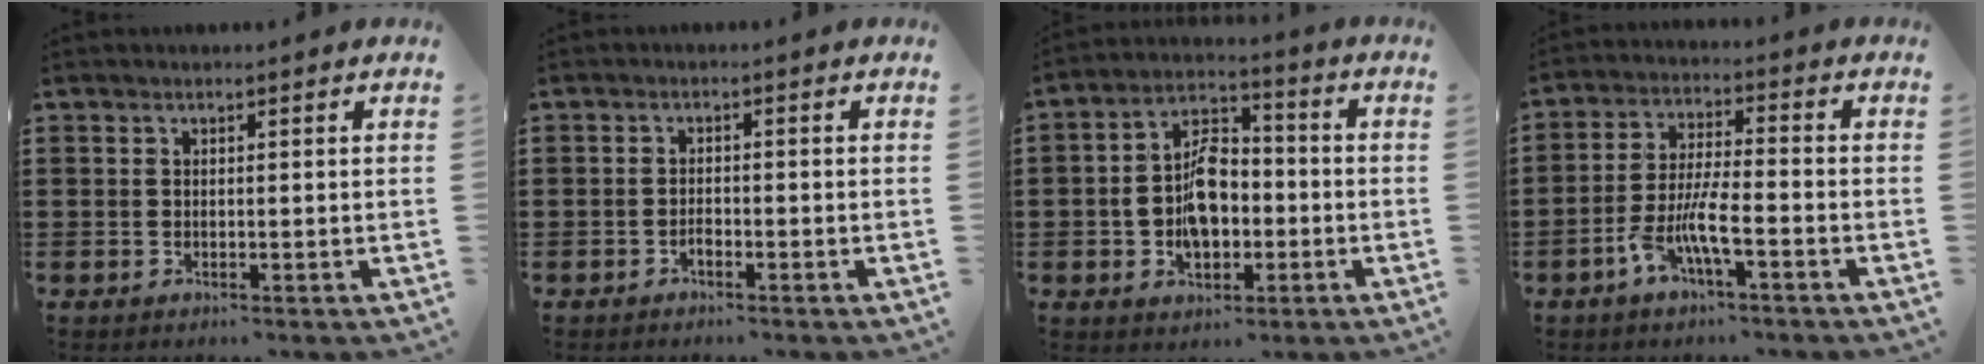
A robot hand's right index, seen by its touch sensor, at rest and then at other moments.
{"total": 1.0, "force": [-0.8, 0.2, 0.6], "torque": [-0.015, -0.006, -0.014]}
{"total": 8.2, "force": [-1.4, 5.3, 6.1], "torque": [-0.125, 0.007, -0.029]}
{"total": 7.3, "force": [-3.6, 1.7, 6.1], "torque": [-0.132, -0.007, -0.071]}